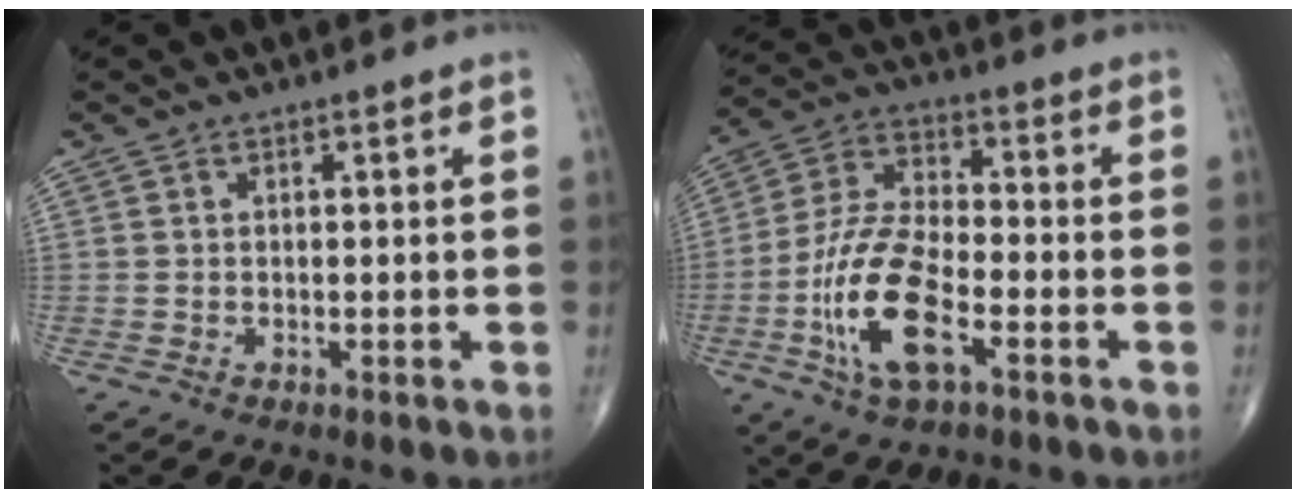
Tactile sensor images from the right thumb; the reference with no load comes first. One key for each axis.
{"total": 15.0, "fx": -5.3, "fy": 6.2, "fz": 12.6, "tx": -0.257, "ty": 0.024, "tz": -0.101}